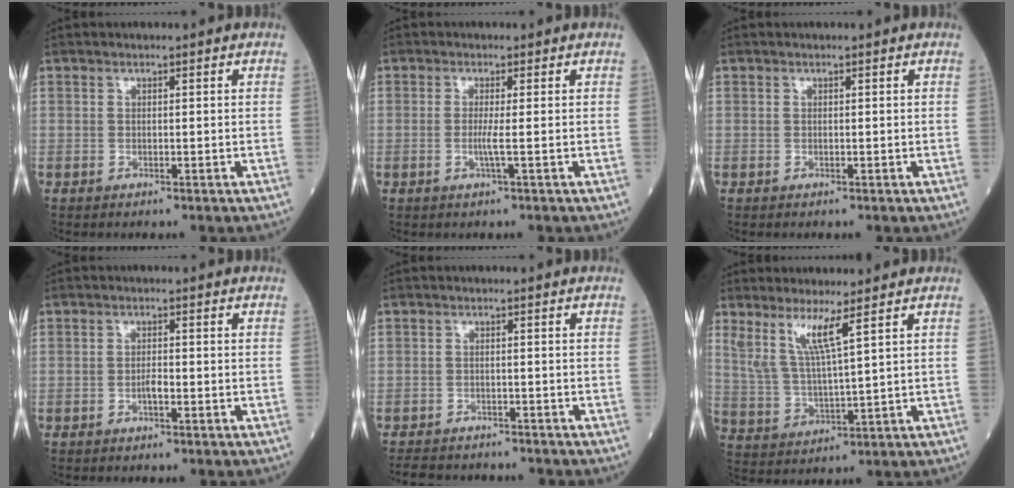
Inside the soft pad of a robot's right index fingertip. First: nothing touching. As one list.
[{"total": 2.1, "force": [-0.4, -0.5, 2.0], "torque": [-0.045, -0.003, -0.009]}, {"total": 0.0}, {"total": 1.6, "force": [-0.6, 0.3, 1.4], "torque": [-0.027, 0.001, -0.012]}, {"total": 7.6, "force": [-6.9, 2.4, 1.9], "torque": [-0.029, -0.004, -0.099]}, {"total": 6.5, "force": [3.9, -0.4, 5.2], "torque": [-0.110, -0.011, 0.084]}]